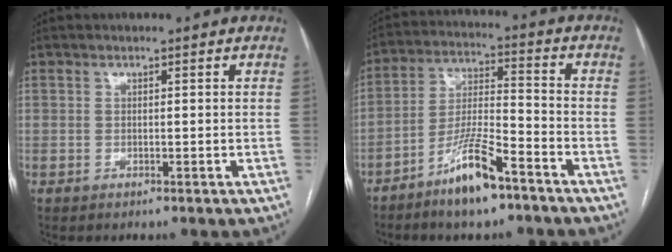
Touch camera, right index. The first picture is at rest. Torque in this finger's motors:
{"motor_torque": [1.06, -0.59, 0.50, 0.11]}